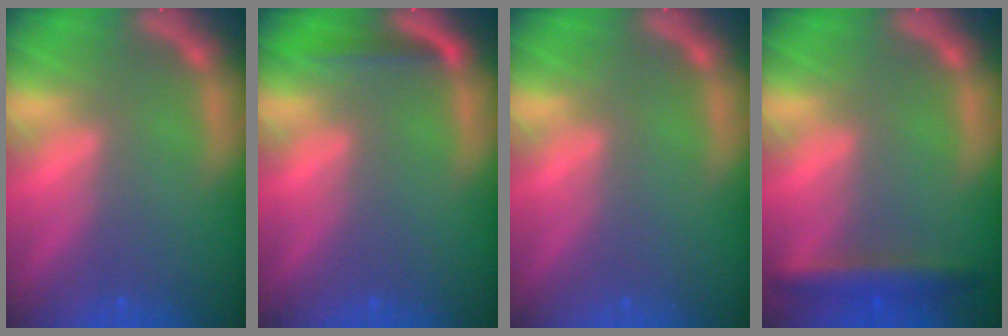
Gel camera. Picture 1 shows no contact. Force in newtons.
{"total": 1.9}
{"total": 0.0}
{"total": 3.5}